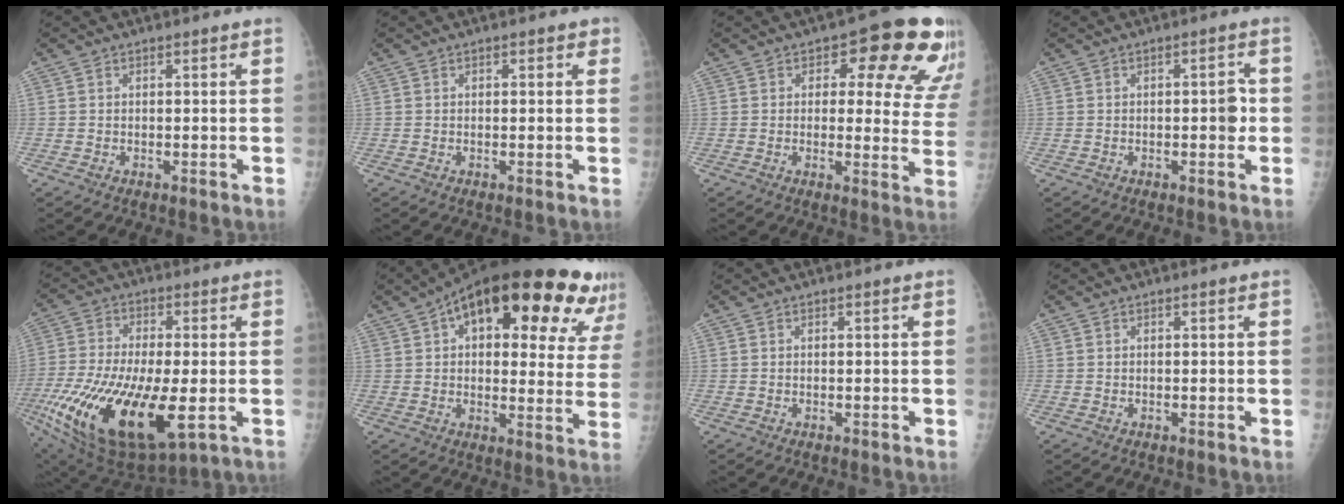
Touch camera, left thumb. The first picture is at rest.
{"total": 1.9, "force": [0.8, 0.9, 1.4], "torque": [-0.011, 0.001, 0.008]}
{"total": 14.3, "force": [6.9, 7.5, 10.0], "torque": [-0.057, -0.027, 0.065]}
{"total": 3.3, "force": [-0.3, 1.5, 2.9], "torque": [-0.027, 0.004, -0.008]}
{"total": 25.8, "force": [-7.5, 10.6, 22.3], "torque": [-0.485, -0.043, -0.115]}
{"total": 27.6, "force": [13.9, 11.3, 21.0], "torque": [-0.271, 0.014, 0.192]}
{"total": 0.0}
{"total": 0.0}